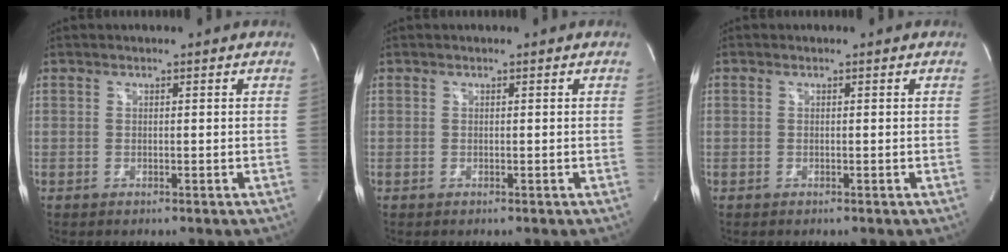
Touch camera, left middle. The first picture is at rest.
{"total": 0.0}
{"total": 0.0}